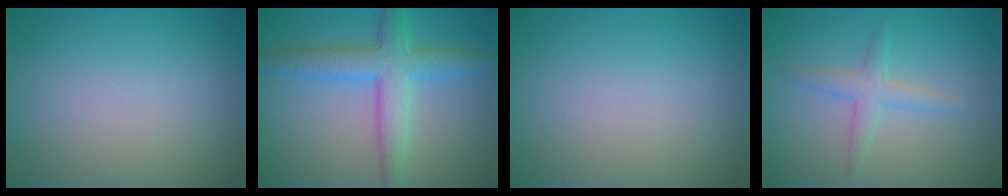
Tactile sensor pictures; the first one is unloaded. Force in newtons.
{"total": 5.3, "press": 5.3, "slide": 0.1}
{"total": 0.0}
{"total": 2.2, "press": 2.2, "slide": 0.1}